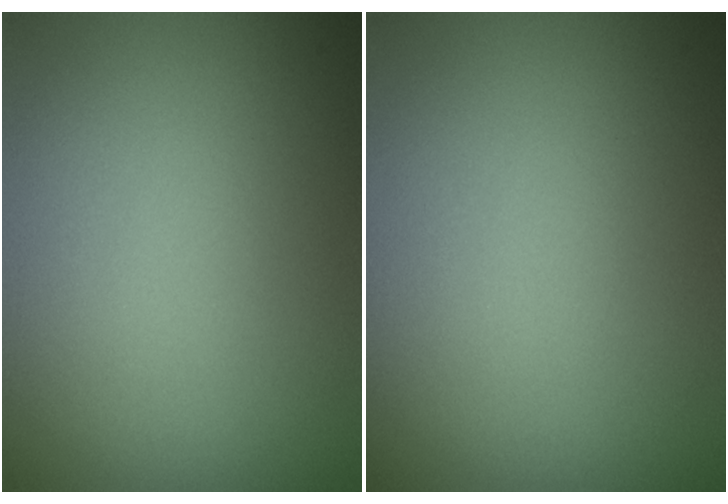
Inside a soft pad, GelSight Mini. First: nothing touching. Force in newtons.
{"total": 0.0}